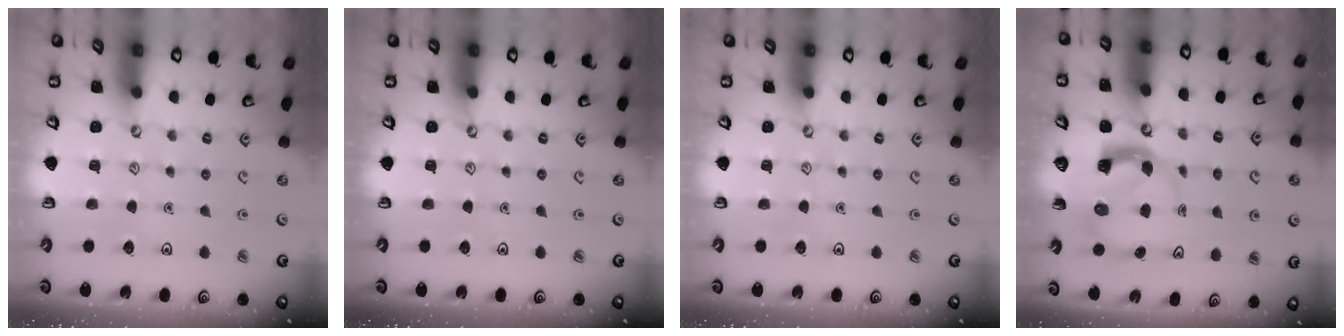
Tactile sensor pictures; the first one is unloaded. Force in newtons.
{"total": 0.0}
{"total": 0.0}
{"total": 3.9, "press": 3.9, "slide": 0.6}